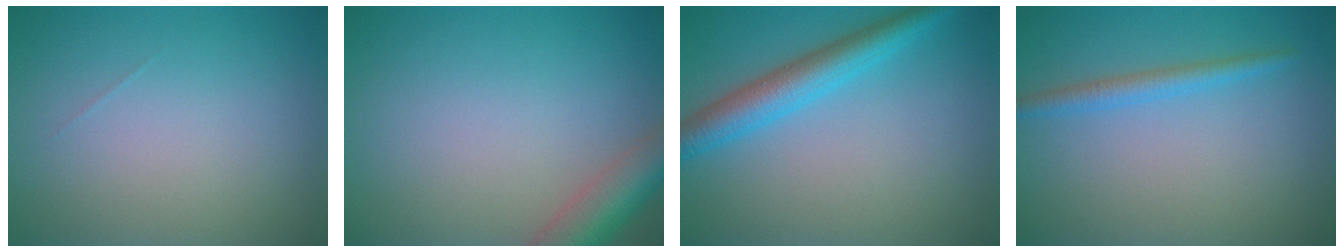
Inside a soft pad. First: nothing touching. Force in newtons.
{"total": 4.6, "press": 4.6, "slide": 0.3}
{"total": 4.5, "press": 4.5, "slide": 0.2}
{"total": 1.9, "press": 1.8, "slide": 0.2}